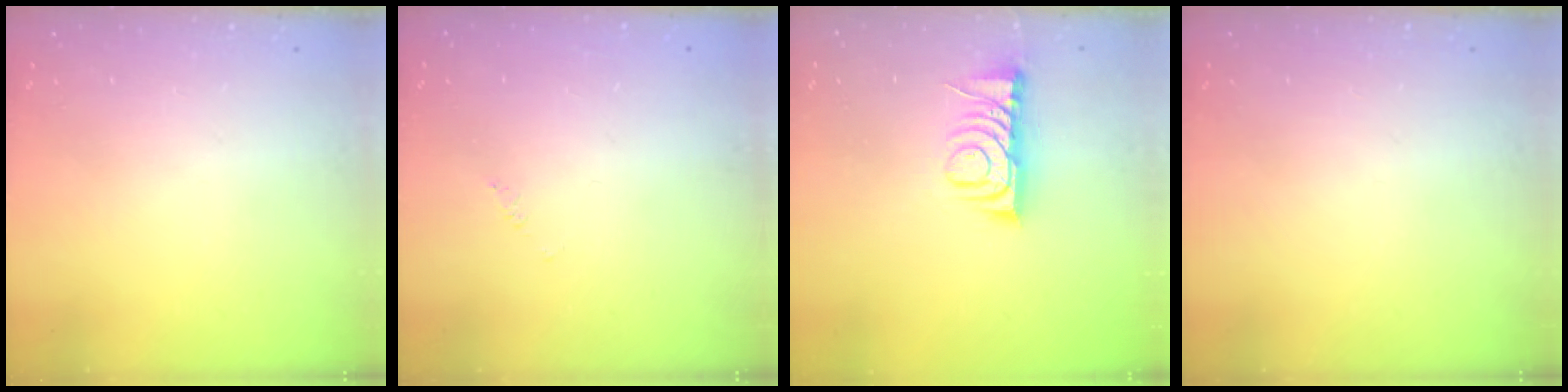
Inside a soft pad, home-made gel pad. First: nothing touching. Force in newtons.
{"total": 1.7, "press": 1.7, "slide": 0.3}
{"total": 7.4, "press": 7.4, "slide": 0.1}
{"total": 0.0}